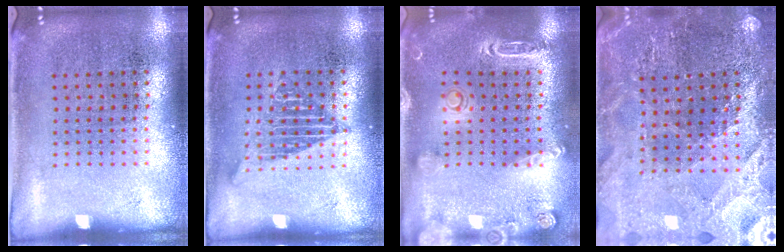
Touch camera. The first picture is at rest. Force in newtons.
{"total": 1.3, "press": 1.3, "slide": 0.1}
{"total": 2.0, "press": 1.9, "slide": 0.5}
{"total": 2.8, "press": 2.8, "slide": 0.2}